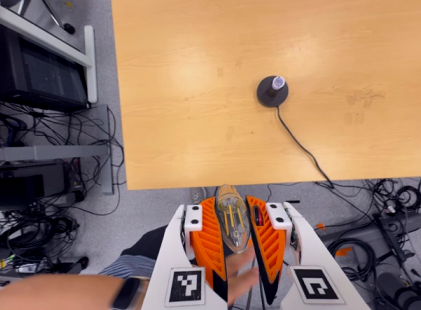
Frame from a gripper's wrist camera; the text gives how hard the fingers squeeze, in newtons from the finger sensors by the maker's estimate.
{"total": 21.7, "left": 24.4, "right": 19.1}